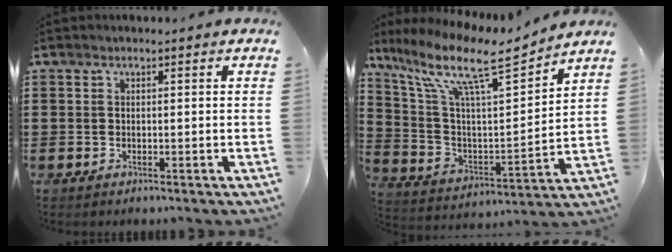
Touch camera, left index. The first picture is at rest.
{"total": 12.1, "force": [8.5, 2.6, 8.2], "torque": [-0.182, -0.048, 0.137]}